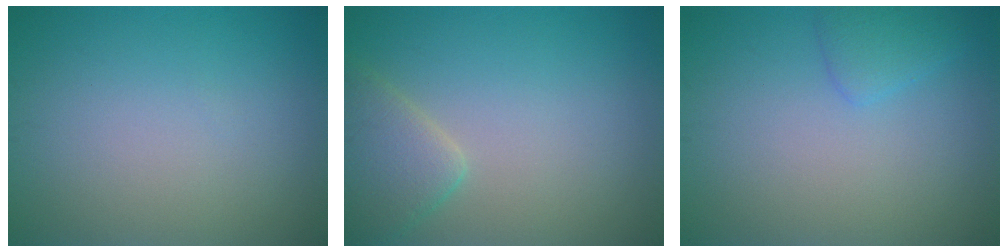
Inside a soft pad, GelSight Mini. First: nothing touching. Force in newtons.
{"total": 3.4, "press": 3.4, "slide": 0.4}
{"total": 1.6, "press": 1.6, "slide": 0.1}